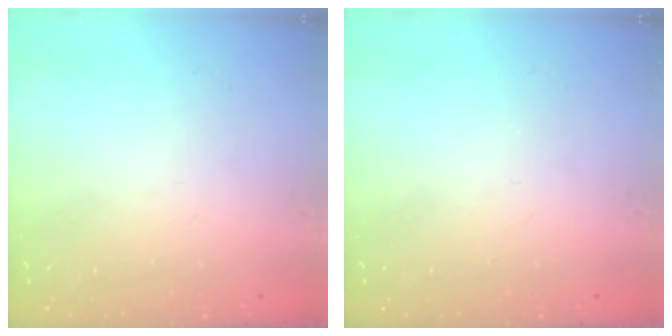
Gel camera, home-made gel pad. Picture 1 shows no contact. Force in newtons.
{"total": 0.0}